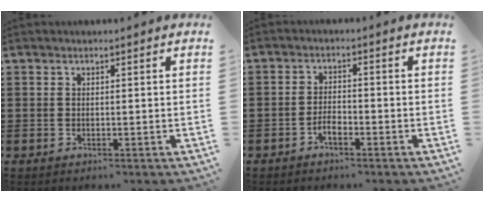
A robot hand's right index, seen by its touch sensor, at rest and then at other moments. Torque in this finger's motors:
{"motor_torque": [0.99, 1.15, 0.06, 0.04]}